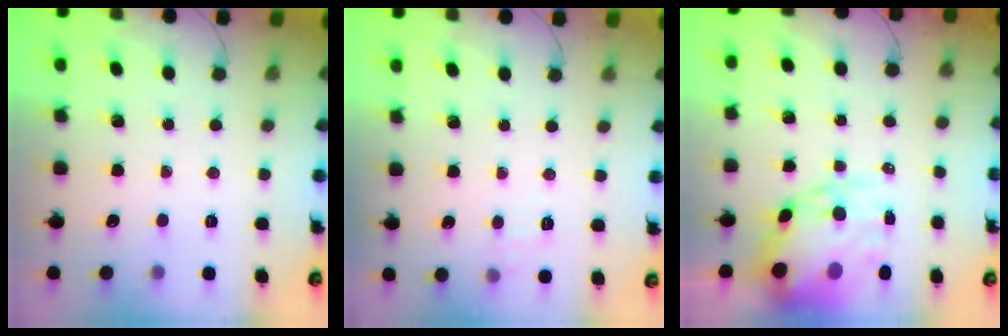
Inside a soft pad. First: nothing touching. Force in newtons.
{"total": 5.6, "press": 5.4, "slide": 1.4}
{"total": 15.0, "press": 14.5, "slide": 3.8}